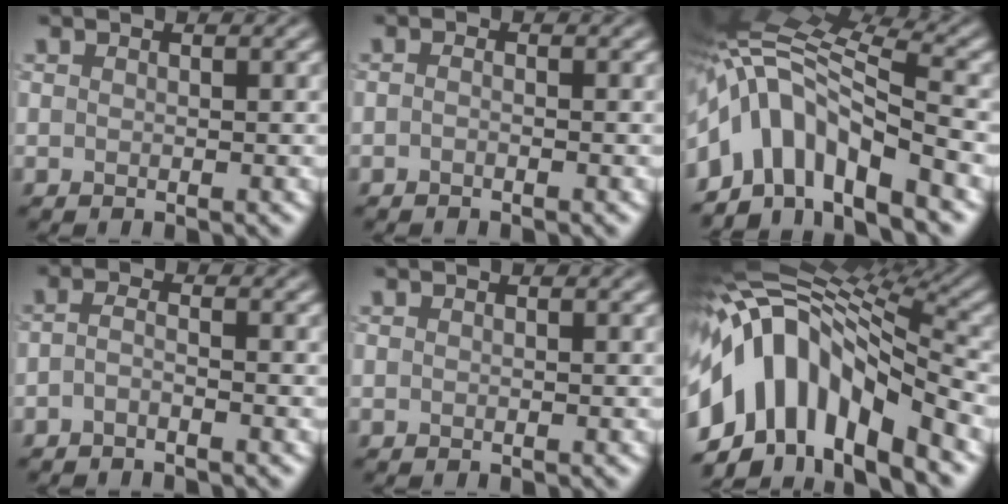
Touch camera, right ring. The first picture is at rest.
{"total": 0.8, "force": [-0.6, 0.2, 0.5], "torque": [-0.011, -0.002, -0.013]}
{"total": 9.7, "force": [-4.6, 4.2, 7.4], "torque": [-0.123, 0.023, -0.098]}
{"total": 1.4, "force": [-1.0, 0.4, 1.0], "torque": [-0.023, -0.002, -0.025]}
{"total": 0.0}
{"total": 14.2, "force": [-3.8, 6.8, 11.9], "torque": [-0.205, 0.018, -0.073]}